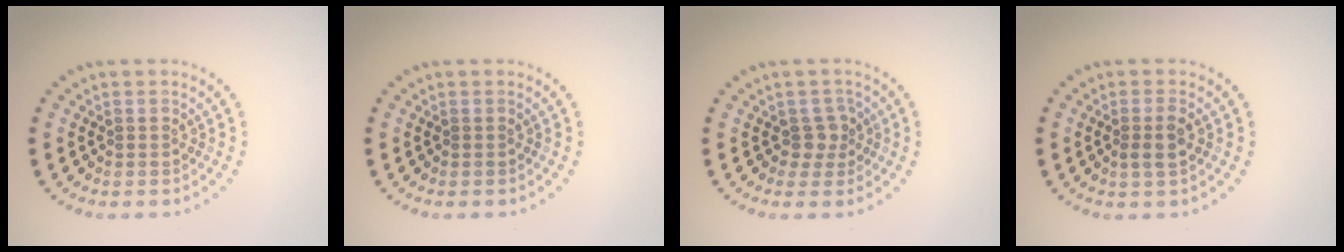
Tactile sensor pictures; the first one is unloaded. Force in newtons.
{"total": 0.0}
{"total": 1.8, "press": 1.3, "slide": 1.1}
{"total": 1.8, "press": 1.6, "slide": 0.6}